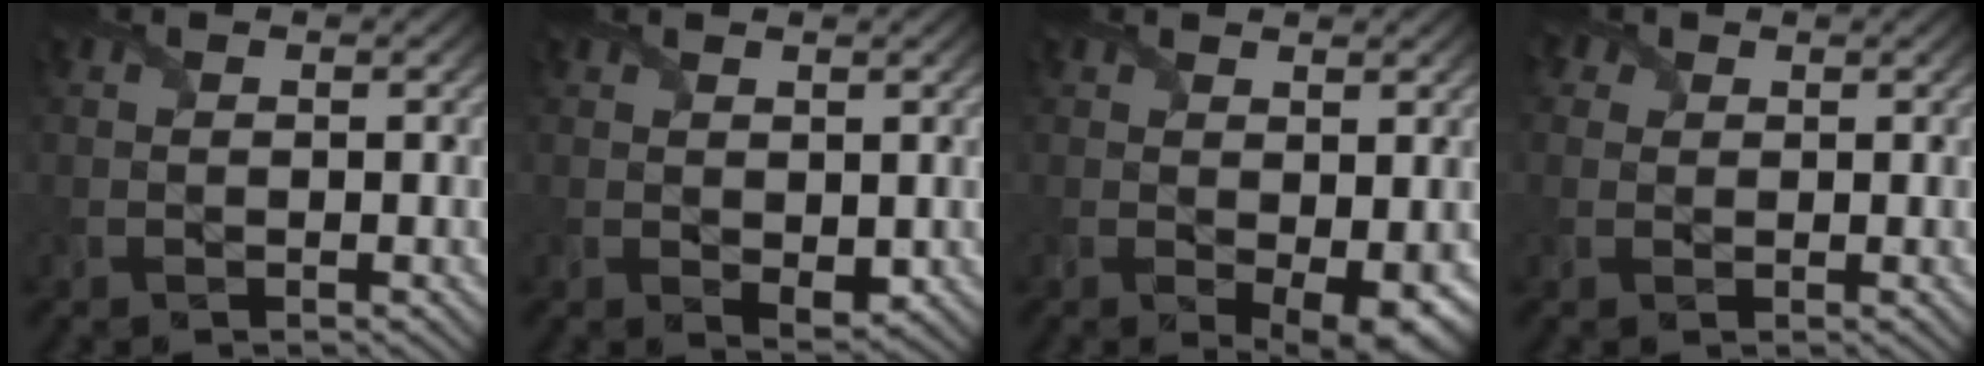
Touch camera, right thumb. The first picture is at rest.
{"total": 2.2, "force": [0.3, 1.4, 1.7], "torque": [-0.034, -0.012, 0.012]}
{"total": 4.1, "force": [-0.4, 1.9, 3.7], "torque": [-0.060, -0.016, 0.001]}
{"total": 2.2, "force": [1.1, 1.7, 0.8], "torque": [-0.024, 0.001, 0.015]}